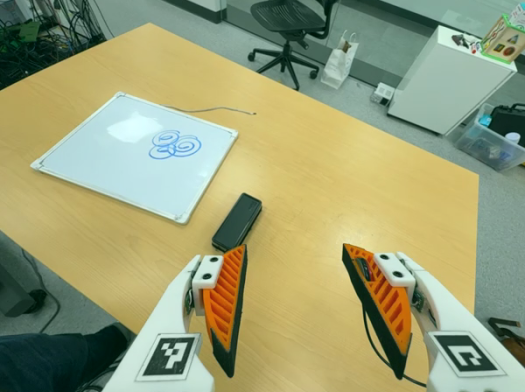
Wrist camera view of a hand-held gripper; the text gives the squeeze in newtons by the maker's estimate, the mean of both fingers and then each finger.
{"total": 0.0}